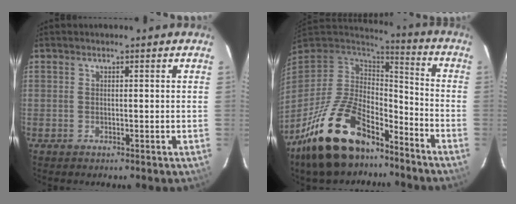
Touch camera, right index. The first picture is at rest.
{"total": 22.0, "force": [-14.9, 9.7, 13.0], "torque": [-0.261, -0.015, -0.249]}